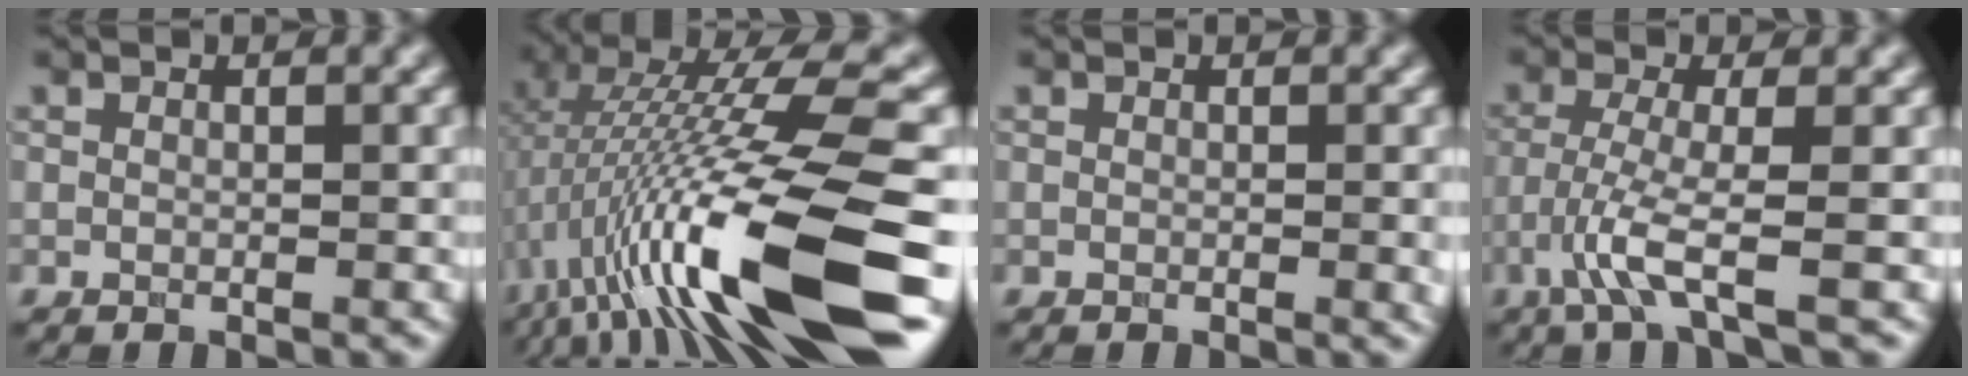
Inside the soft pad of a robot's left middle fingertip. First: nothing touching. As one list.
[{"total": 14.0, "force": [-3.7, 2.1, 13.3], "torque": [-0.241, 0.012, -0.042]}, {"total": 1.2, "force": [-0.1, 0.4, 1.1], "torque": [-0.009, 0.002, 0.002]}, {"total": 4.0, "force": [-2.3, 0.1, 3.3], "torque": [-0.077, -0.005, -0.045]}]